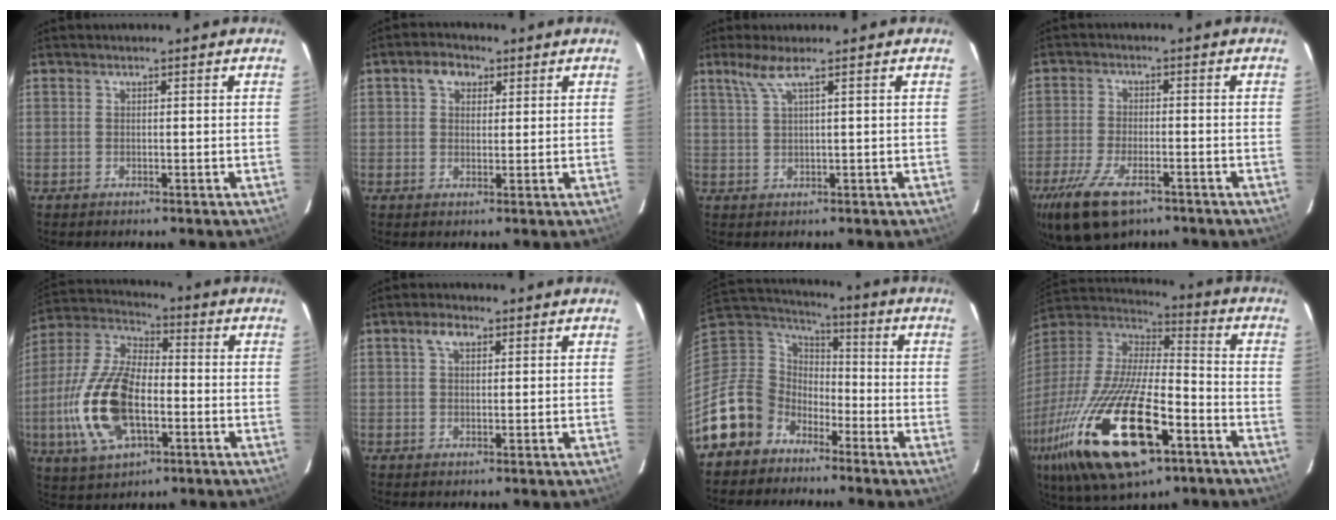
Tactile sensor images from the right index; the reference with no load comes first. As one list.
[{"total": 4.1, "force": [1.7, 3.2, 2.0], "torque": [-0.028, 0.017, 0.029]}, {"total": 3.0, "force": [1.7, -0.6, 2.4], "torque": [-0.050, -0.002, 0.040]}, {"total": 13.3, "force": [-8.5, 5.9, 8.4], "torque": [-0.199, -0.035, -0.150]}, {"total": 18.3, "force": [-4.7, 9.2, 15.1], "torque": [-0.333, -0.004, -0.086]}, {"total": 2.9, "force": [1.3, 1.7, 2.0], "torque": [-0.037, 0.010, 0.024]}, {"total": 13.6, "force": [-8.4, 10.5, 2.5], "torque": [-0.083, 0.027, -0.156]}, {"total": 32.6, "force": [-15.3, 12.4, 26.0], "torque": [-0.523, -0.066, -0.268]}]